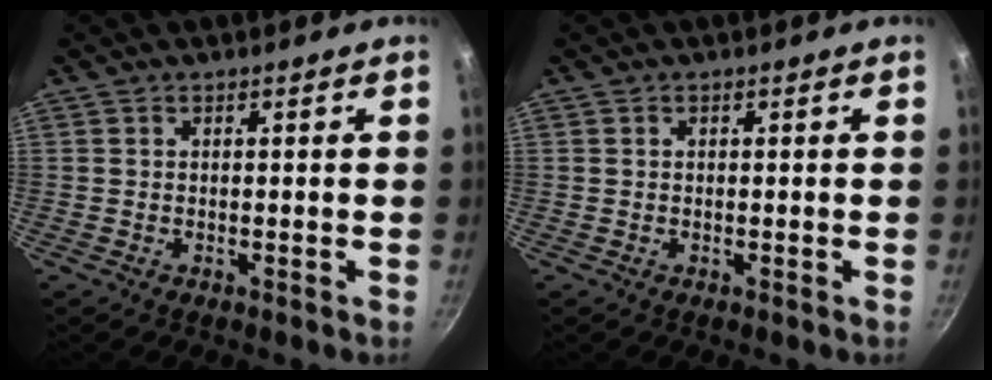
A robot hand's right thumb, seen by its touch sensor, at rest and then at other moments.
{"total": 0.0}